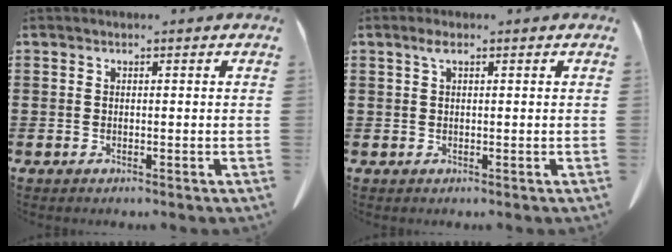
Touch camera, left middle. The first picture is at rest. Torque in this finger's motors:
{"motor_torque": [0.49, 0.35, 0.03, 0.02]}